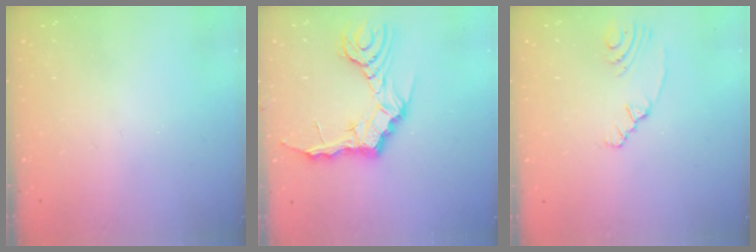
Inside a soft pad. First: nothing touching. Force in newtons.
{"total": 13.4, "press": 13.3, "slide": 1.6}
{"total": 2.8, "press": 2.3, "slide": 1.7}